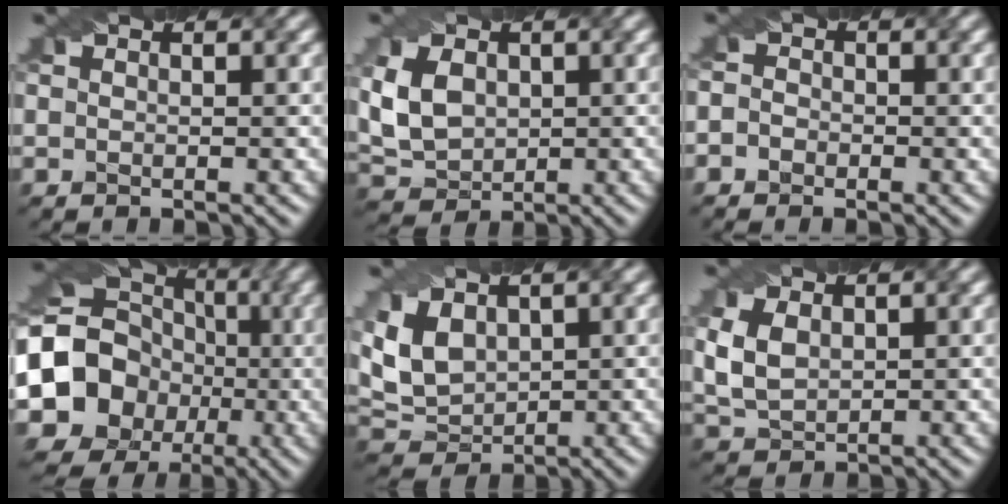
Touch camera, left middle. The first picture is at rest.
{"total": 4.9, "force": [0.4, 3.6, 3.2], "torque": [-0.079, 0.006, 0.010]}
{"total": 2.2, "force": [-0.3, 2.0, 1.0], "torque": [0.004, 0.017, -0.029]}
{"total": 14.6, "force": [-2.3, 13.0, 6.1], "torque": [-0.118, -0.011, -0.070]}
{"total": 4.4, "force": [1.1, 3.1, 3.0], "torque": [-0.068, 0.001, 0.023]}
{"total": 3.7, "force": [0.5, 2.6, 2.6], "torque": [-0.069, 0.002, 0.014]}